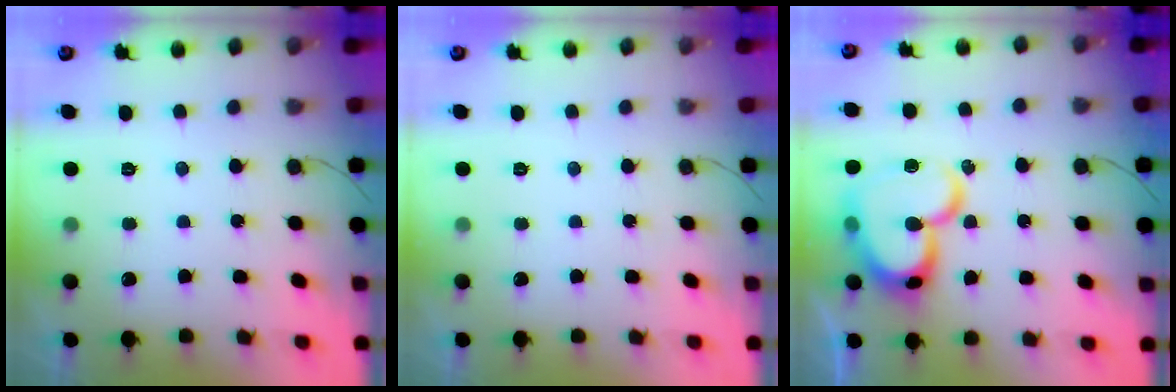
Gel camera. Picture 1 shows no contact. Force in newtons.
{"total": 0.0}
{"total": 21.3, "press": 21.1, "slide": 2.6}